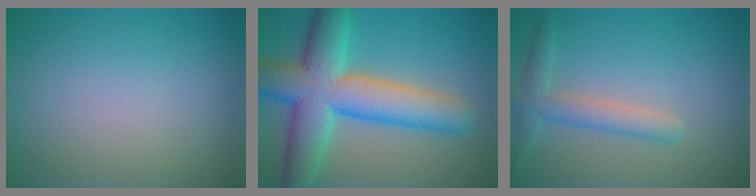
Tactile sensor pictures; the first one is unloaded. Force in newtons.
{"total": 10.5, "press": 10.4, "slide": 0.4}
{"total": 2.8, "press": 2.8, "slide": 0.1}